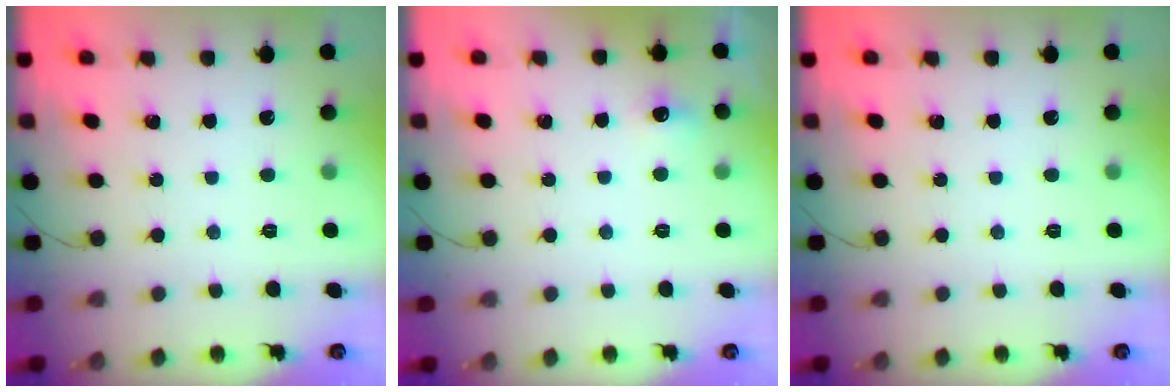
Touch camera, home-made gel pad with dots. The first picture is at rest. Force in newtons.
{"total": 4.3, "press": 4.0, "slide": 1.5}
{"total": 0.0}